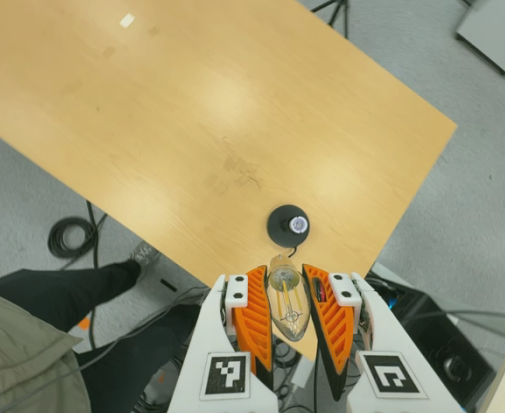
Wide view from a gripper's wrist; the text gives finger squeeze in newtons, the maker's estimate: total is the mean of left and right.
{"total": 20.4, "left": 21.5, "right": 19.3}